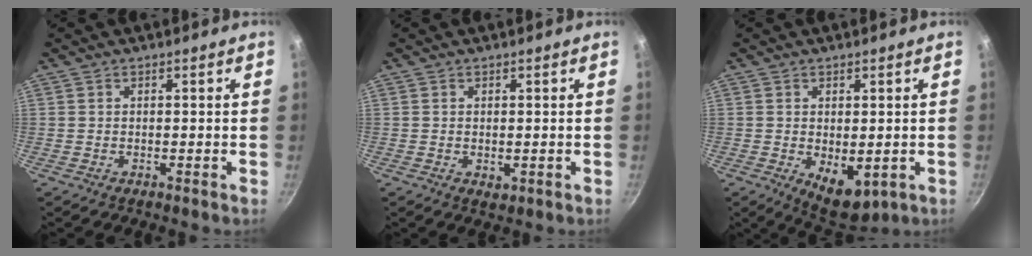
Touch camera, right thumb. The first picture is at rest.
{"total": 1.4, "force": [0.0, 0.8, 1.1], "torque": [-0.015, -0.004, 0.001]}
{"total": 7.1, "force": [-1.1, 4.0, 5.8], "torque": [-0.065, -0.012, 0.000]}